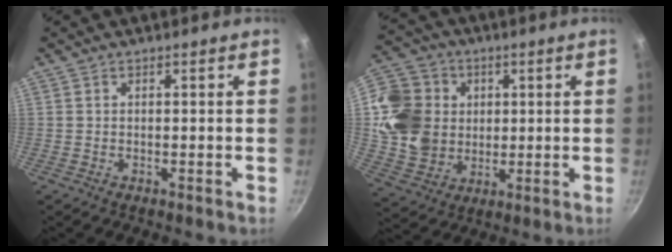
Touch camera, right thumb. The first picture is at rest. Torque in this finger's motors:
{"motor_torque": [-0.37, 0.81, 0.65, 0.62, 0.29]}